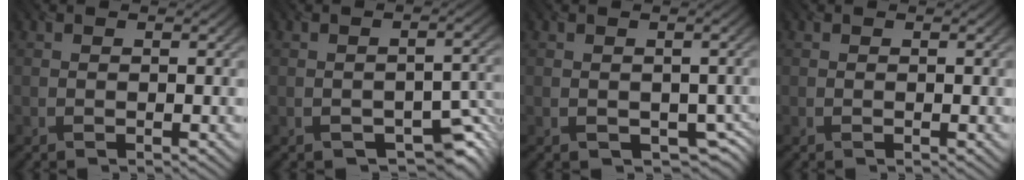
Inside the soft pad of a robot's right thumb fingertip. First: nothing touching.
{"total": 5.6, "force": [-3.4, 3.2, 3.1], "torque": [-0.039, -0.021, -0.041]}
{"total": 3.8, "force": [-1.1, 2.7, 2.4], "torque": [-0.049, -0.022, -0.009]}
{"total": 0.0}